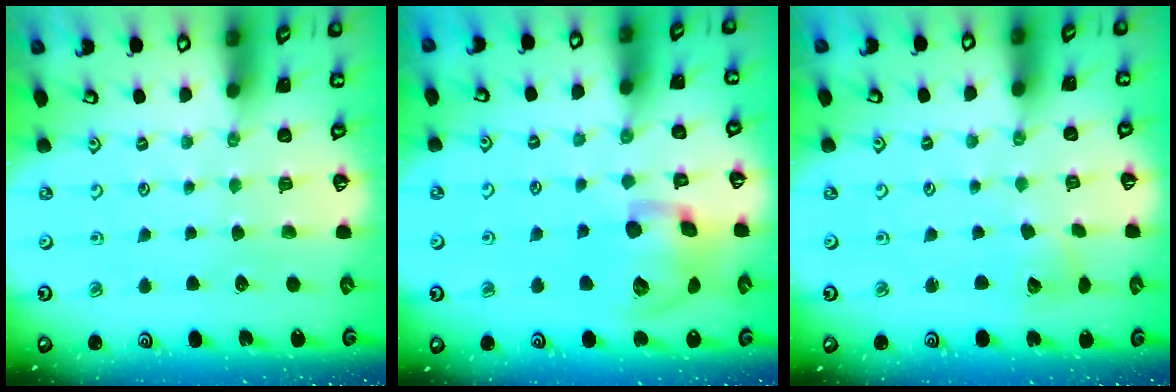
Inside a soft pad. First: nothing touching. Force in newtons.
{"total": 14.8, "press": 14.6, "slide": 2.6}
{"total": 3.6, "press": 3.6, "slide": 0.5}